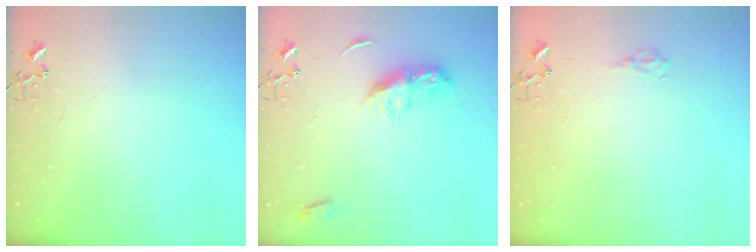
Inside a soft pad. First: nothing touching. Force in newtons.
{"total": 9.1, "press": 9.1, "slide": 0.1}
{"total": 7.0, "press": 6.9, "slide": 0.6}